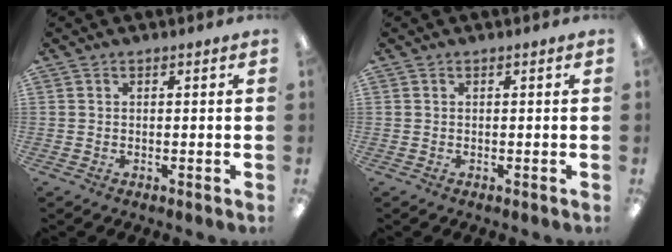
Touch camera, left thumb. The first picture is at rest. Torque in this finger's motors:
{"motor_torque": [-0.02, 0.02, -0.08, 0.08, 0.00]}